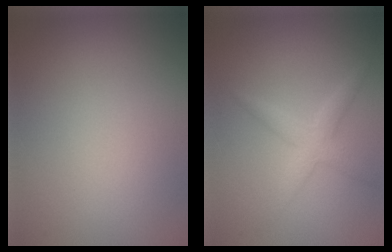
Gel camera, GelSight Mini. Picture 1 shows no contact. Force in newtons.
{"total": 2.3, "press": 2.3, "slide": 0.1}